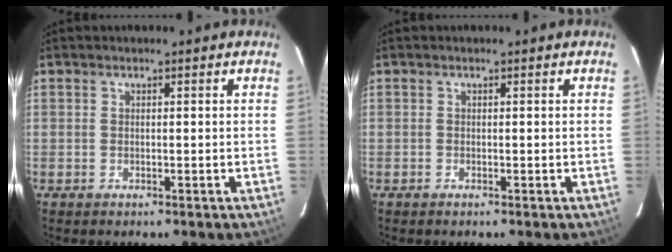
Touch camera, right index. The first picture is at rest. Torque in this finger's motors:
{"motor_torque": [-0.29, -0.19, -0.04, 0.00]}